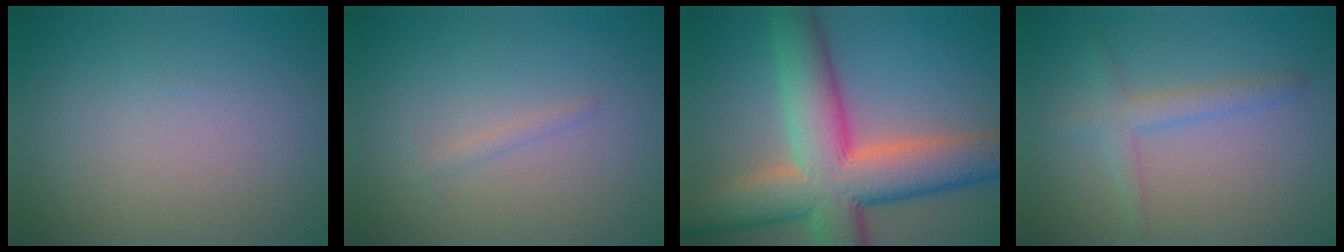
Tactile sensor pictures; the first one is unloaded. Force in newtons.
{"total": 0.7, "press": 0.7, "slide": 0.1}
{"total": 12.4, "press": 12.3, "slide": 1.1}
{"total": 2.3, "press": 2.3, "slide": 0.1}